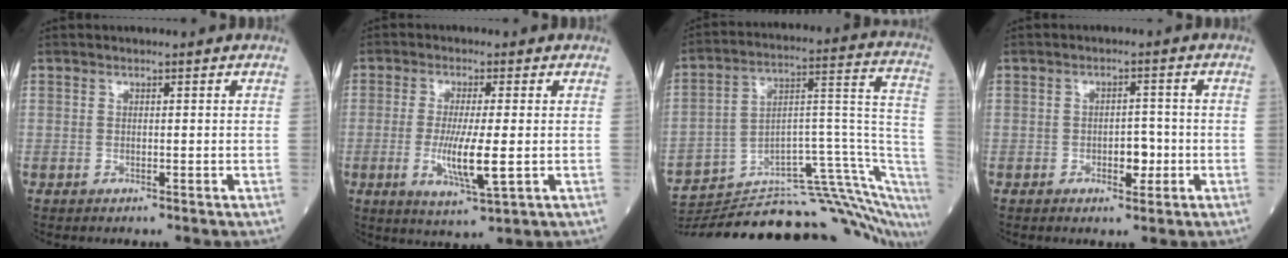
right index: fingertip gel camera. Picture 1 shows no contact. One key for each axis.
{"total": 8.3, "fx": -1.3, "fy": 1.2, "fz": 8.1, "tx": -0.159, "ty": -0.022, "tz": -0.024}
{"total": 34.4, "fx": -29.9, "fy": 3.8, "fz": 16.7, "tx": -0.175, "ty": 0.008, "tz": -0.420}
{"total": 3.8, "fx": -1.1, "fy": 2.0, "fz": 3.0, "tx": -0.049, "ty": 0.009, "tz": -0.011}